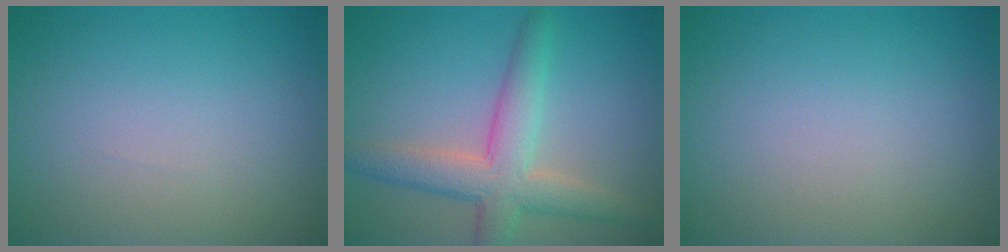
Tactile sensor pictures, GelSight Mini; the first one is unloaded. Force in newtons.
{"total": 5.4, "press": 5.4, "slide": 0.3}
{"total": 0.0}